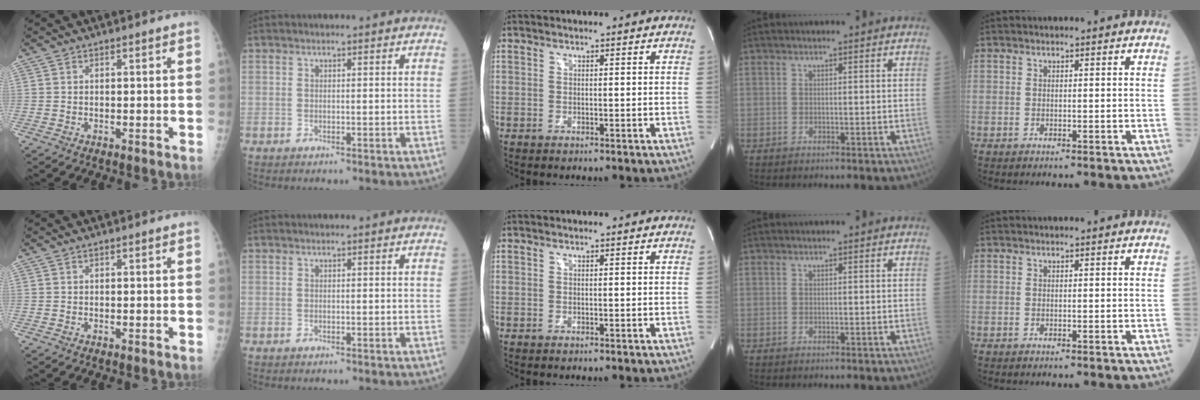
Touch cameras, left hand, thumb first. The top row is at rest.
{}